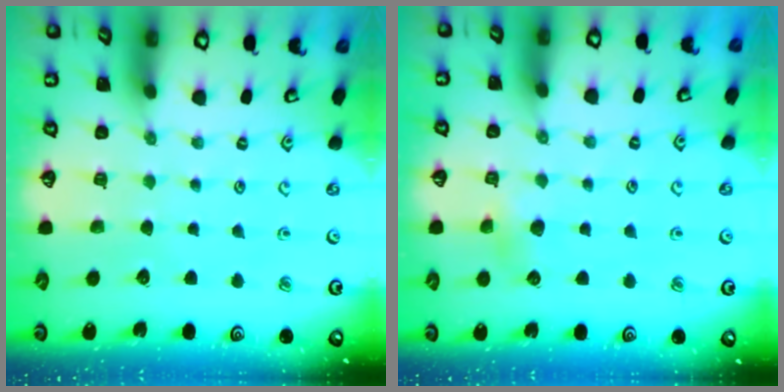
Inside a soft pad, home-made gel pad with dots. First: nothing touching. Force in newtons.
{"total": 4.4, "press": 4.3, "slide": 0.7}